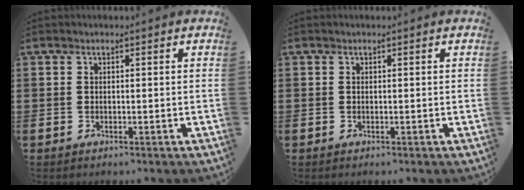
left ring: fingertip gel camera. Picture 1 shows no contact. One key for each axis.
{"total": 0.0}